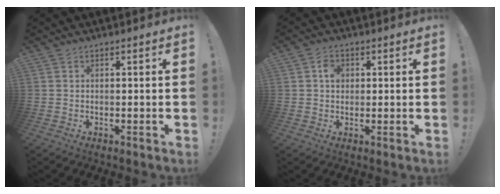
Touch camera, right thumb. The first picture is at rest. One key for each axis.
{"total": 3.8, "fx": 0.7, "fy": 3.0, "fz": 2.1, "tx": -0.025, "ty": 0.002, "tz": 0.009}